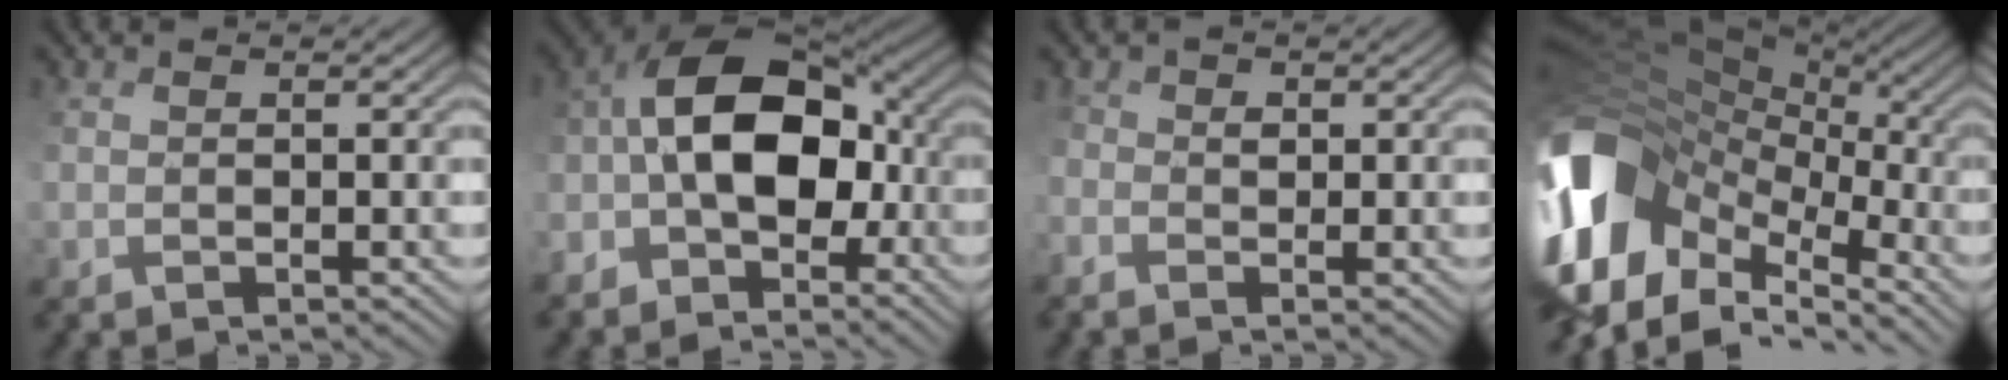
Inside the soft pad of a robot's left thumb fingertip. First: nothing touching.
{"total": 12.0, "force": [-2.1, 6.3, 10.0], "torque": [-0.194, 0.010, -0.048]}
{"total": 2.3, "force": [-0.4, 1.6, 1.5], "torque": [-0.046, 0.000, 0.001]}
{"total": 15.7, "force": [-2.9, 10.5, 11.3], "torque": [-0.290, 0.004, -0.042]}